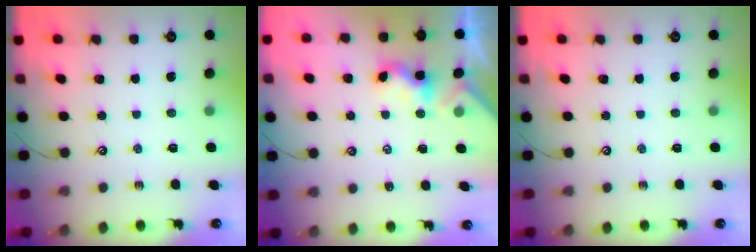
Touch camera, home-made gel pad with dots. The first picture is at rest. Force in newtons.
{"total": 2.3, "press": 2.3, "slide": 0.2}
{"total": 0.0}